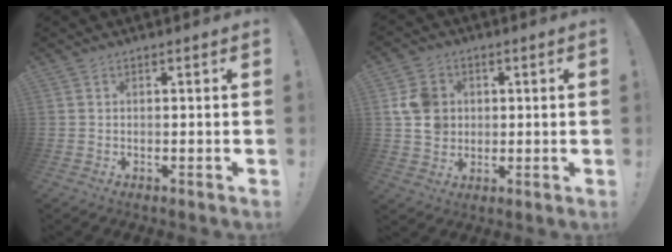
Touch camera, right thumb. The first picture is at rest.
{"total": 9.4, "force": [2.1, 8.3, 3.9], "torque": [-0.066, -0.004, 0.044]}